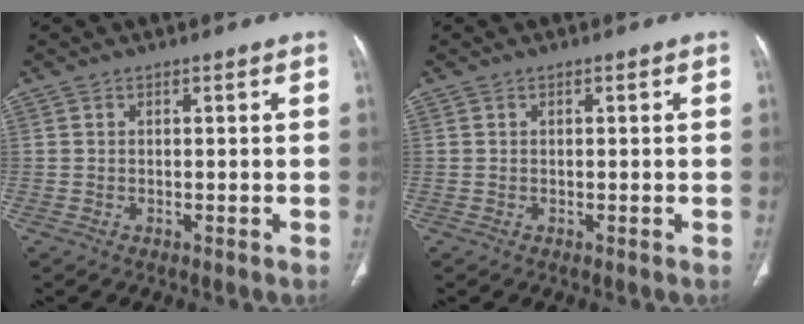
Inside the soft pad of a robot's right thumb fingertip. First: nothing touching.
{"total": 0.0}